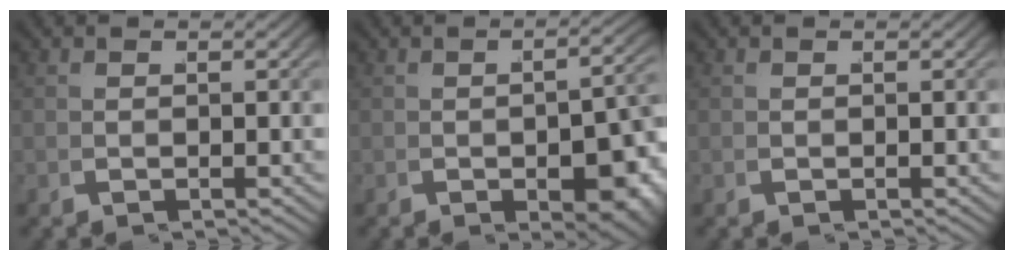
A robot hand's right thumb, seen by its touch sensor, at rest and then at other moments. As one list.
[{"total": 6.3, "force": [-1.4, 3.1, 5.3], "torque": [-0.066, -0.010, -0.012]}, {"total": 0.0}]